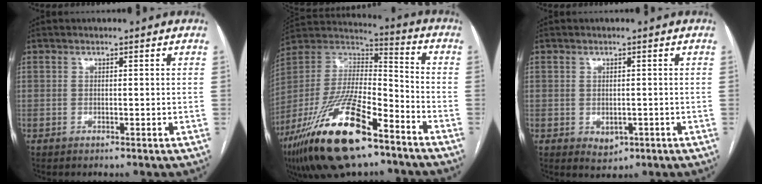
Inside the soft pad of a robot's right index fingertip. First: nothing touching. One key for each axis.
{"total": 23.8, "fx": -14.7, "fy": 6.8, "fz": 17.5, "tx": -0.358, "ty": -0.021, "tz": -0.260}
{"total": 2.4, "fx": -0.6, "fy": 1.8, "fz": 1.4, "tx": -0.017, "ty": -0.002, "tz": 0.005}